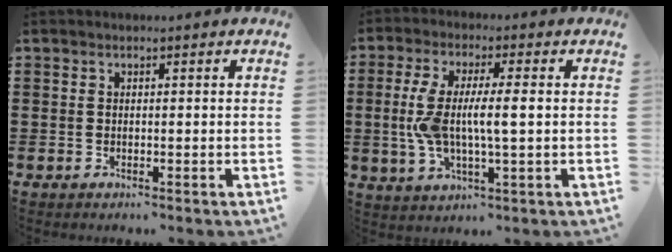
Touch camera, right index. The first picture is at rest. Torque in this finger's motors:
{"motor_torque": [1.74, -0.40, 0.54, 0.21]}